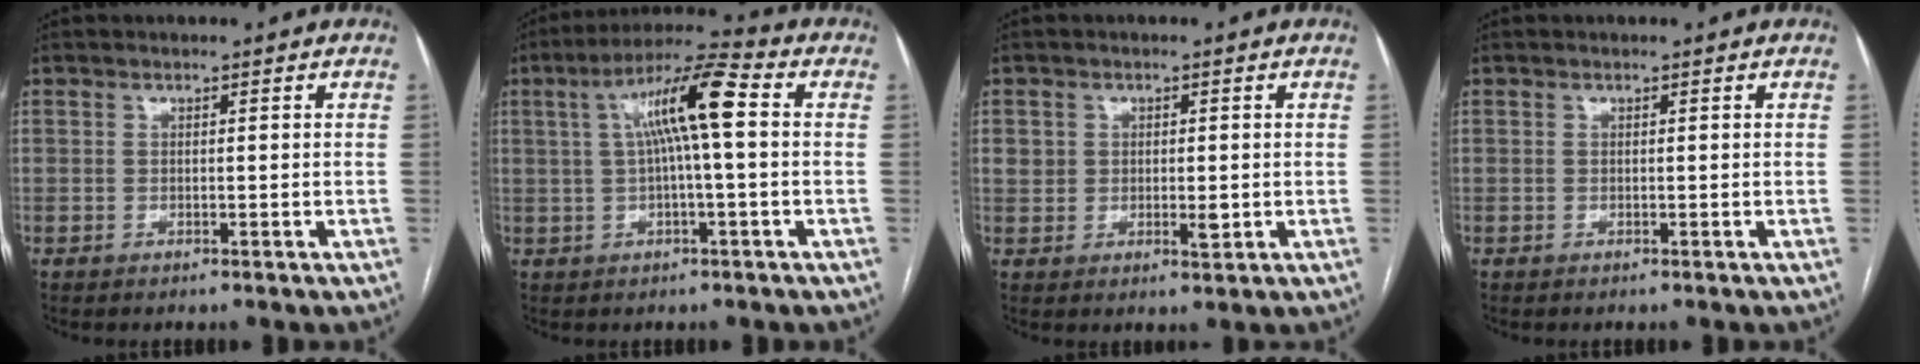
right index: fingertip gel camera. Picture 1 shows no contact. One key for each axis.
{"total": 10.5, "fx": 1.6, "fy": 0.8, "fz": 10.4, "tx": -0.186, "ty": 0.030, "tz": 0.025}
{"total": 3.5, "fx": 0.3, "fy": 2.6, "fz": 2.4, "tx": -0.033, "ty": 0.002, "tz": 0.010}
{"total": 0.0}